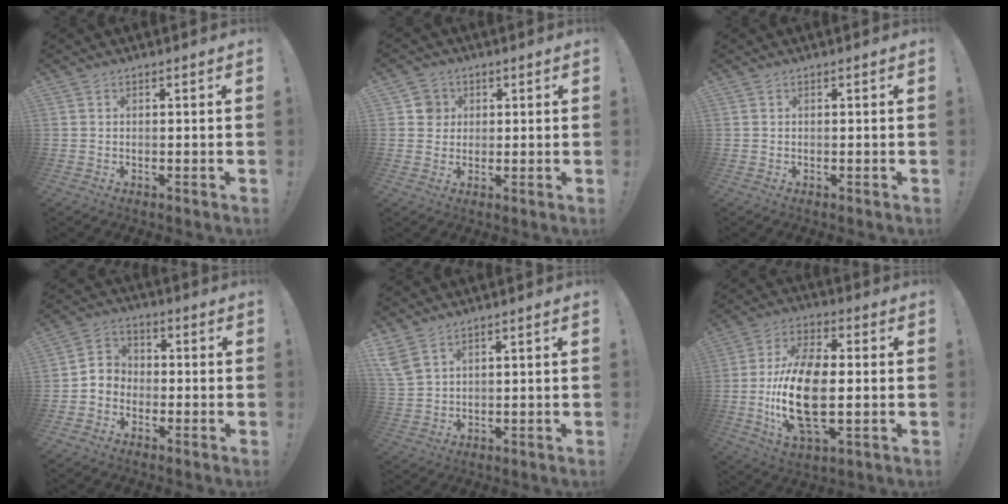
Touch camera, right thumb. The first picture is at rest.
{"total": 4.9, "force": [1.3, 4.6, 1.0], "torque": [-0.012, 0.003, 0.026]}
{"total": 0.0}
{"total": 5.4, "force": [-3.0, 4.3, 1.1], "torque": [-0.028, 0.027, -0.055]}
{"total": 5.8, "force": [4.2, 2.6, 3.0], "torque": [-0.067, -0.012, 0.085]}
{"total": 19.2, "force": [-2.1, 9.6, 16.5], "torque": [-0.334, -0.006, -0.036]}